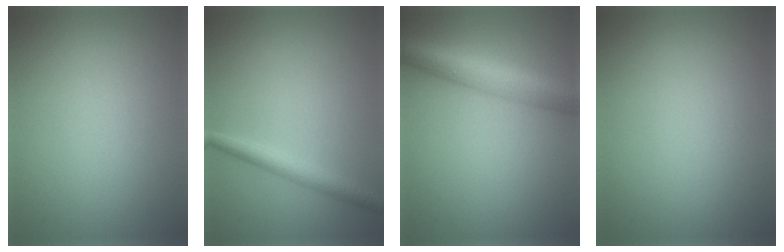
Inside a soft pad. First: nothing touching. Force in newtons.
{"total": 2.4, "press": 2.4, "slide": 0.1}
{"total": 6.5, "press": 6.5, "slide": 0.2}
{"total": 0.0}